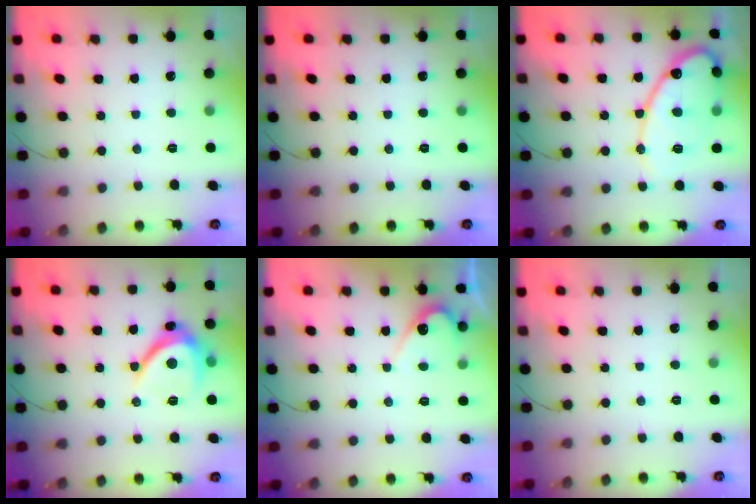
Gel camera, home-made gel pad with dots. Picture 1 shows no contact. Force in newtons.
{"total": 0.0}
{"total": 15.4, "press": 15.4, "slide": 1.1}
{"total": 9.8, "press": 9.7, "slide": 1.3}
{"total": 4.9, "press": 4.9, "slide": 0.4}
{"total": 0.0}